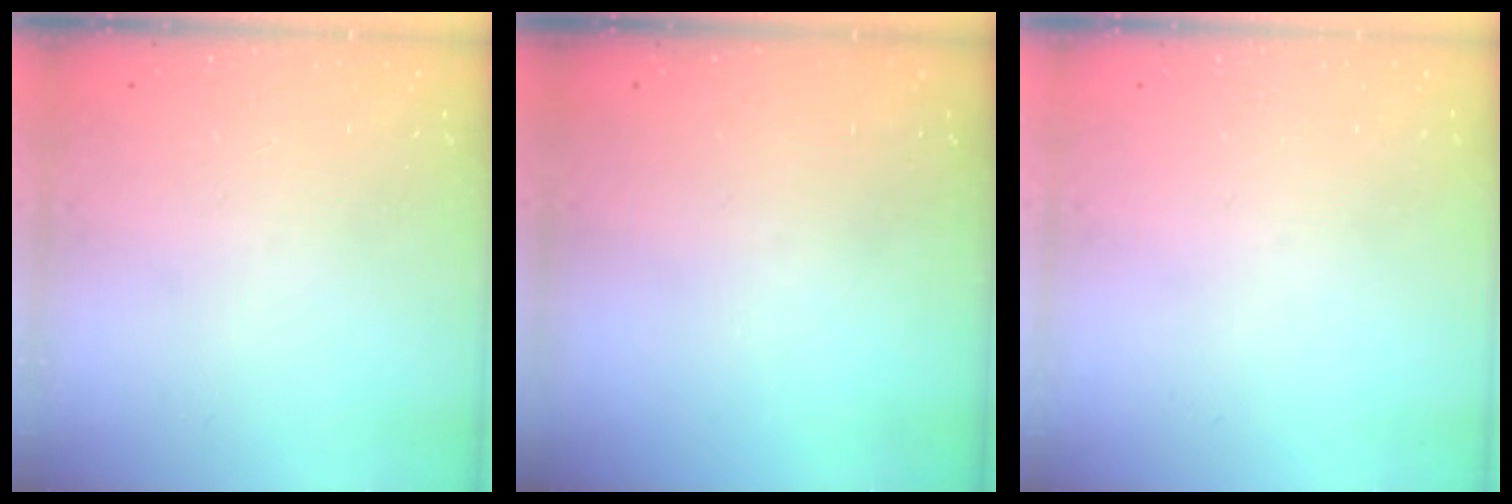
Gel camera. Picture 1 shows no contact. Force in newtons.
{"total": 0.0}
{"total": 0.0}